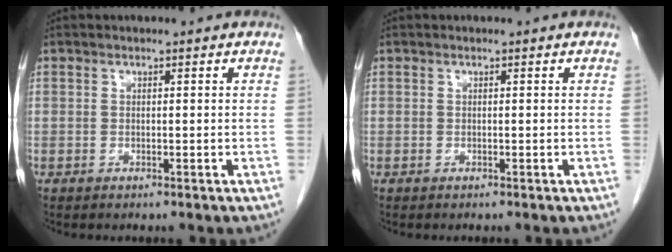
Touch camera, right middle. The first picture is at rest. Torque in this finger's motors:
{"motor_torque": [-0.28, 0.20, -0.24, -0.05]}